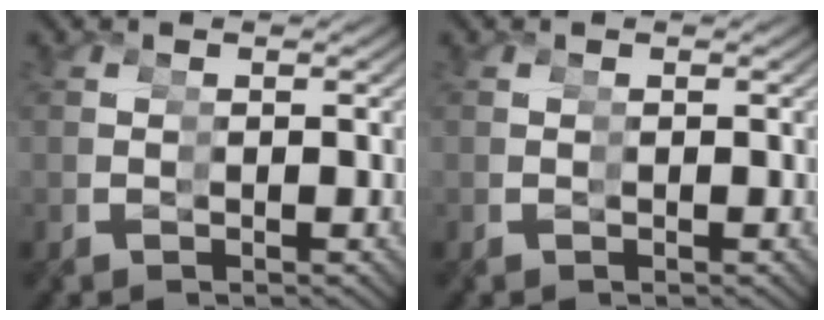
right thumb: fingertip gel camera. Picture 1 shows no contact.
{"total": 0.0}